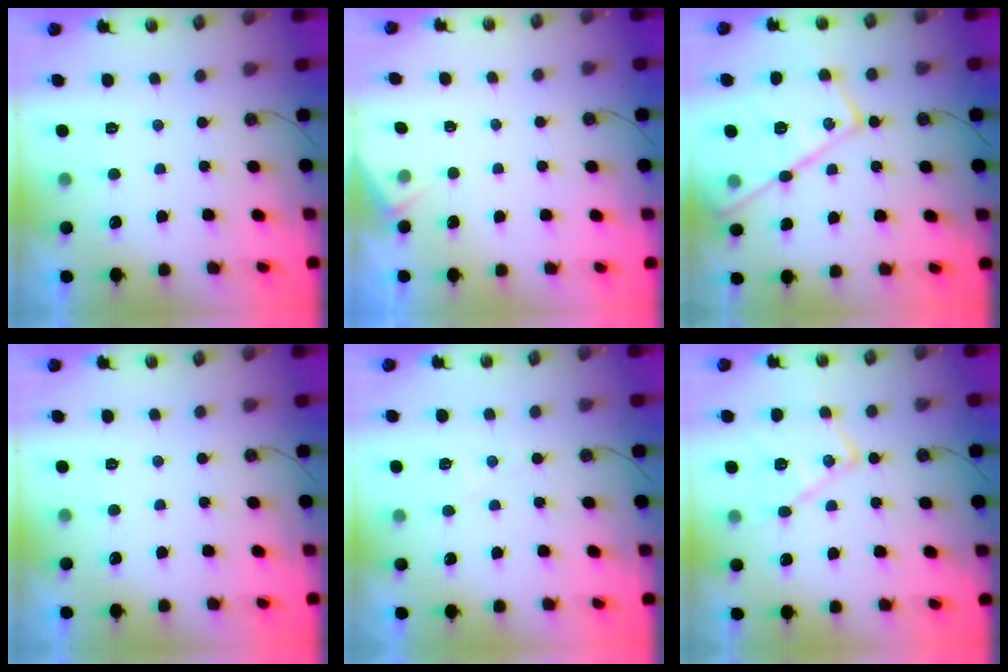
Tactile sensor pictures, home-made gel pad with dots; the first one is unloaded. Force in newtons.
{"total": 2.9, "press": 2.8, "slide": 0.5}
{"total": 21.1, "press": 21.0, "slide": 1.7}
{"total": 0.0}
{"total": 4.5, "press": 4.4, "slide": 0.7}
{"total": 14.8, "press": 14.7, "slide": 1.1}